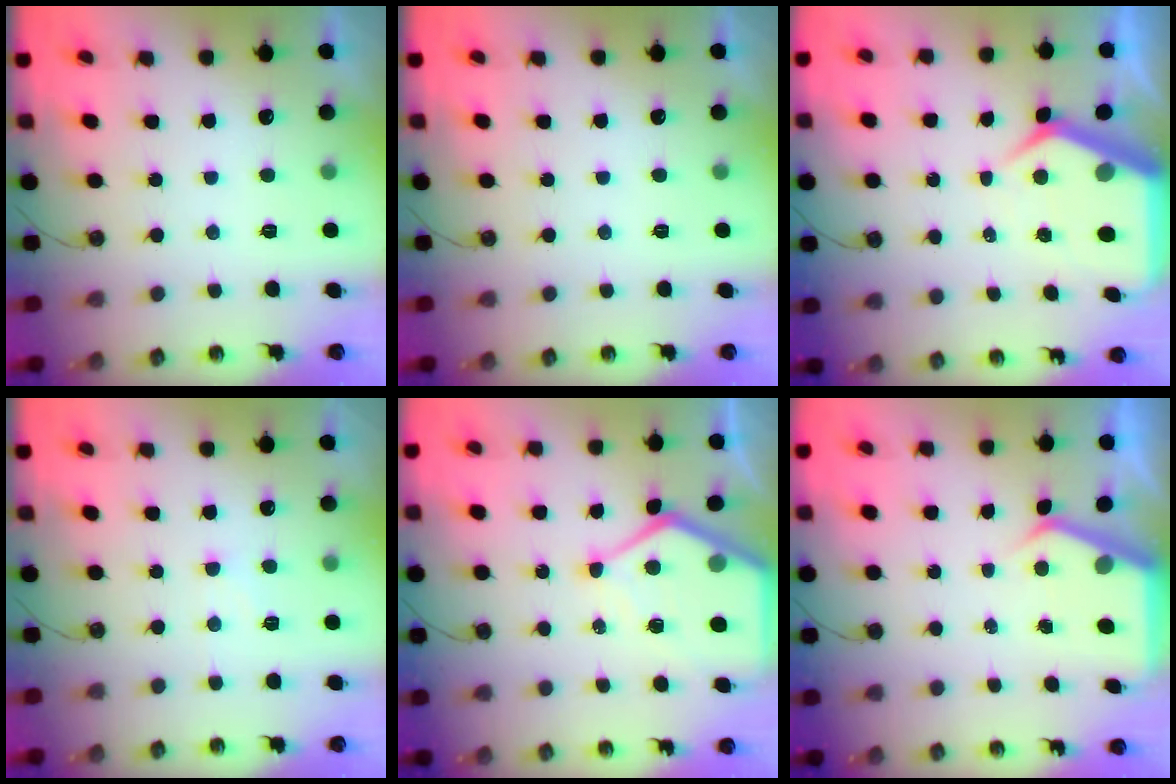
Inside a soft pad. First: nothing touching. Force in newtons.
{"total": 0.0}
{"total": 8.8, "press": 8.8, "slide": 0.9}
{"total": 5.5, "press": 5.5, "slide": 0.7}
{"total": 12.0, "press": 11.9, "slide": 1.3}
{"total": 4.7, "press": 4.7, "slide": 0.3}